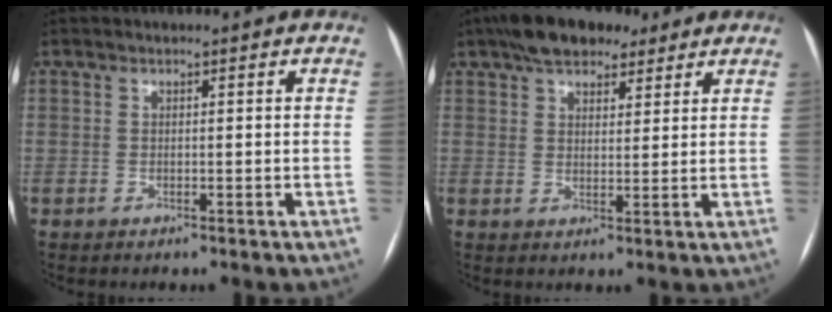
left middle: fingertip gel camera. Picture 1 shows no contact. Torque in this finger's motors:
{"motor_torque": [0.78, -0.75, 0.09, 0.02]}